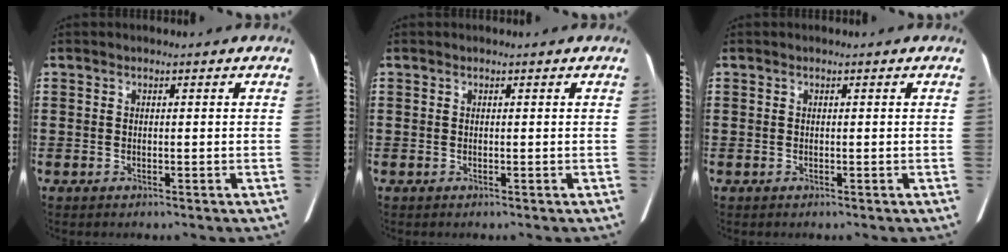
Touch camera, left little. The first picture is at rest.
{"total": 0.0}
{"total": 0.0}